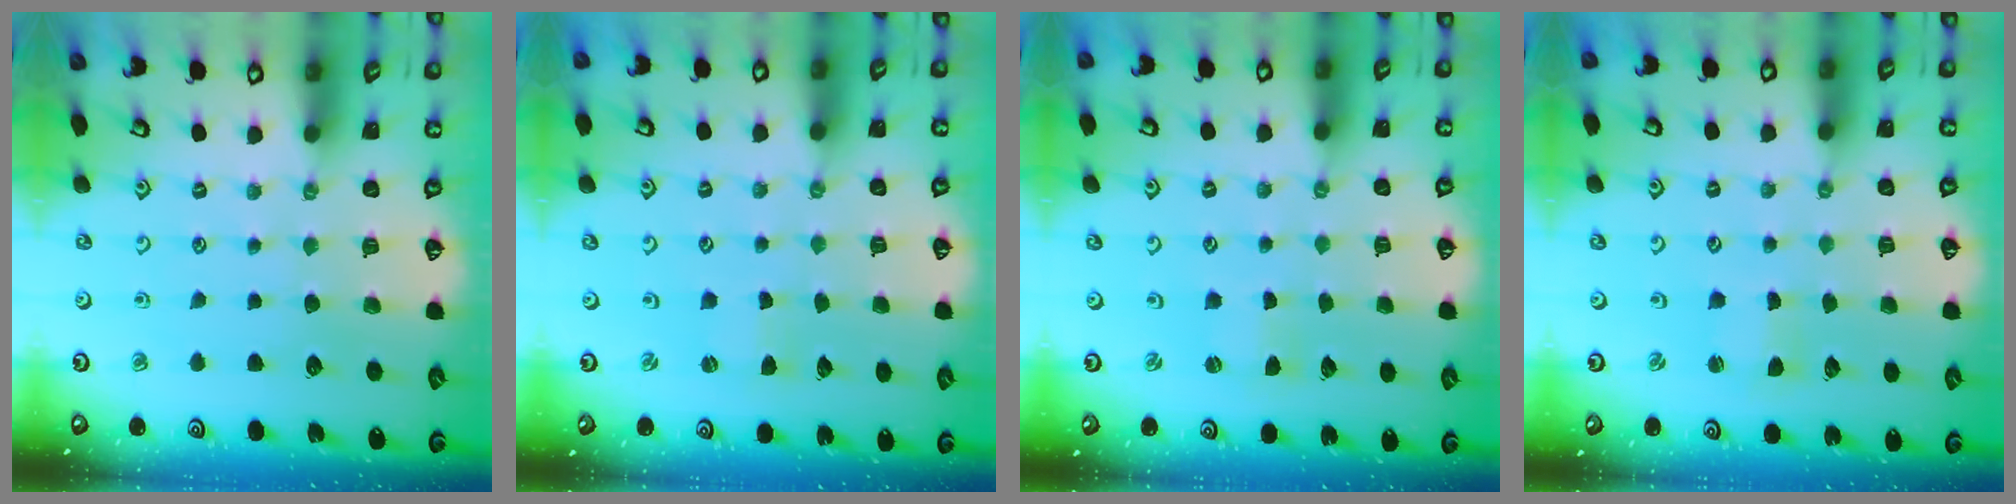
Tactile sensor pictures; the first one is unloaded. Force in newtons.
{"total": 0.0}
{"total": 0.7, "press": 0.7, "slide": 0.2}
{"total": 0.8, "press": 0.8, "slide": 0.1}